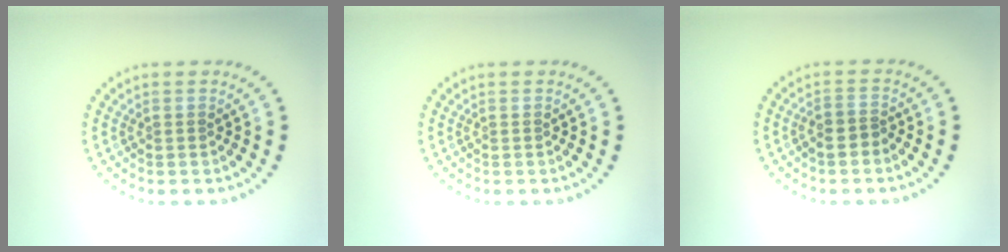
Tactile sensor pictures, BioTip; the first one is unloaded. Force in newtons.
{"total": 0.0}
{"total": 1.5, "press": 1.4, "slide": 0.6}